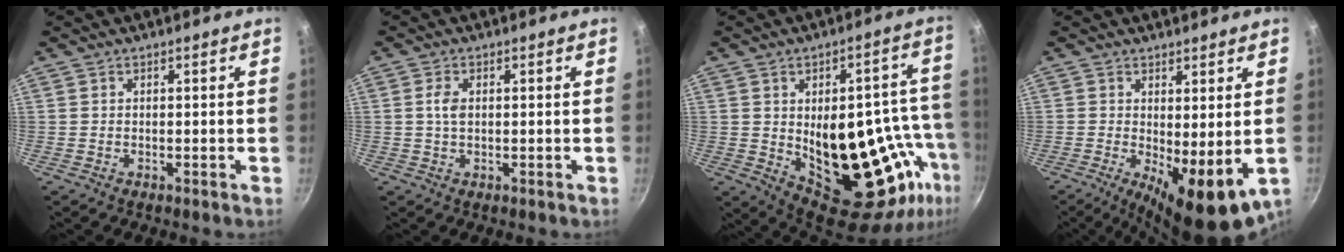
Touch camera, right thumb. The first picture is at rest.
{"total": 2.8, "force": [0.3, 1.6, 2.2], "torque": [-0.043, 0.004, 0.005]}
{"total": 24.9, "force": [-4.1, 13.1, 20.8], "torque": [-0.214, 0.002, -0.030]}
{"total": 10.6, "force": [-0.9, 3.9, 9.8], "torque": [-0.131, -0.011, -0.001]}